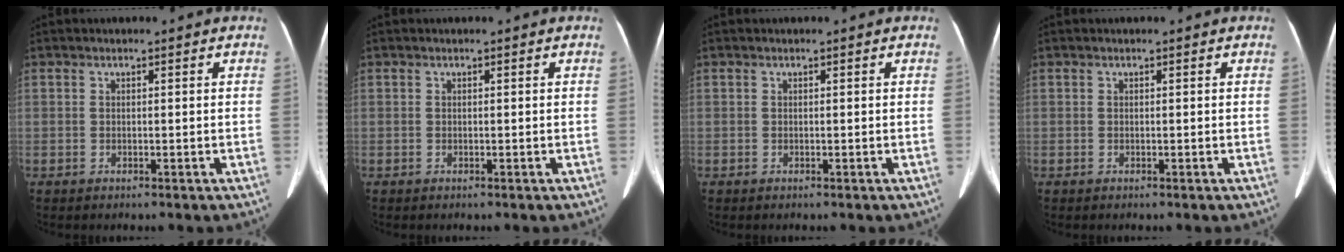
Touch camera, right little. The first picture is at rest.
{"total": 0.0}
{"total": 0.0}
{"total": 0.0}